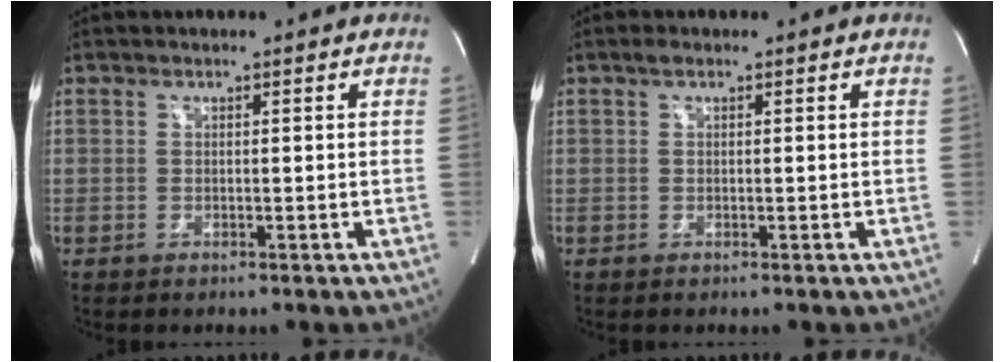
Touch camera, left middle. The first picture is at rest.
{"total": 0.8, "force": [0.5, 0.3, 0.6], "torque": [-0.013, 0.009, 0.006]}